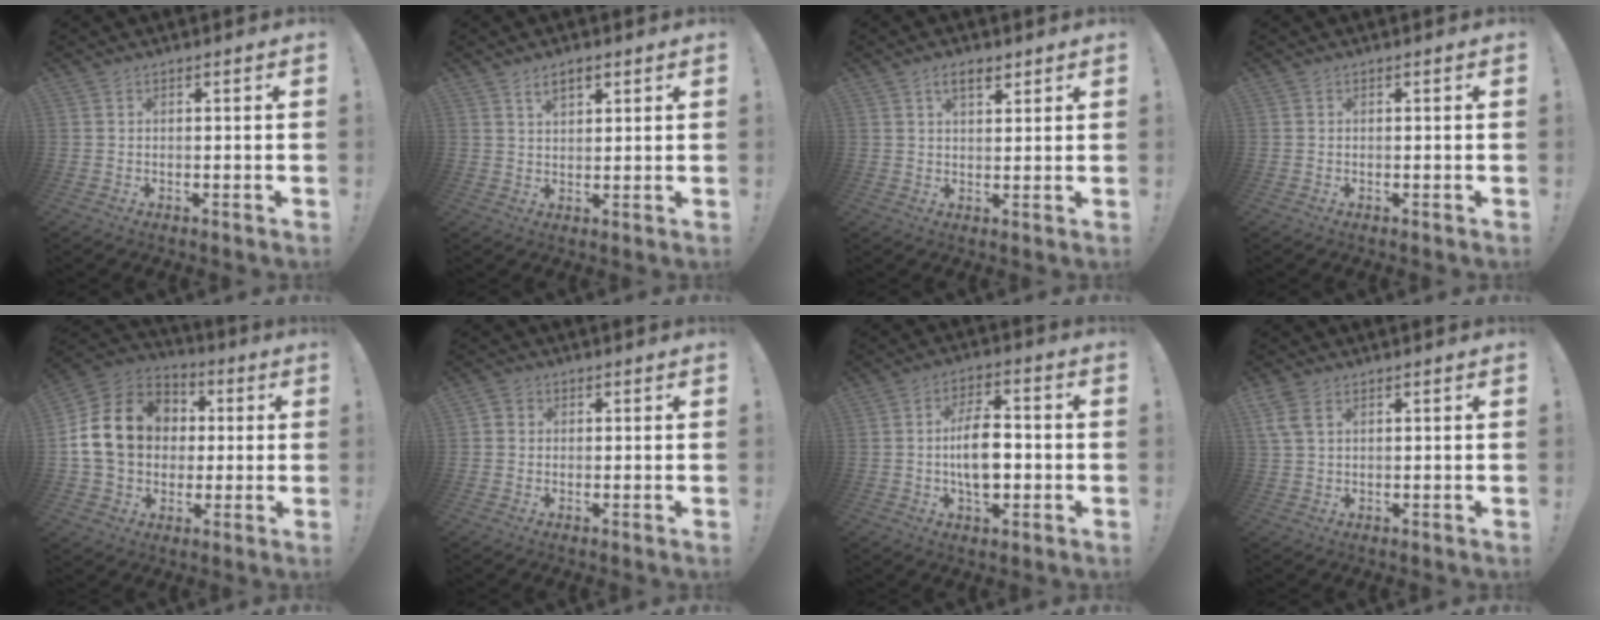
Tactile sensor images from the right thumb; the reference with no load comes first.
{"total": 4.5, "force": [2.6, 2.3, 2.9], "torque": [-0.041, -0.008, 0.044]}
{"total": 5.0, "force": [2.9, 2.5, 3.3], "torque": [-0.050, -0.005, 0.049]}
{"total": 0.0}
{"total": 19.0, "force": [2.9, 15.1, 11.2], "torque": [-0.187, 0.011, 0.067]}
{"total": 2.2, "force": [0.0, 2.0, 0.8], "torque": [-0.017, 0.007, 0.002]}
{"total": 11.3, "force": [-1.5, 6.4, 9.2], "torque": [-0.159, 0.006, -0.027]}
{"total": 4.9, "force": [2.2, 2.7, 3.5], "torque": [-0.083, 0.003, 0.044]}